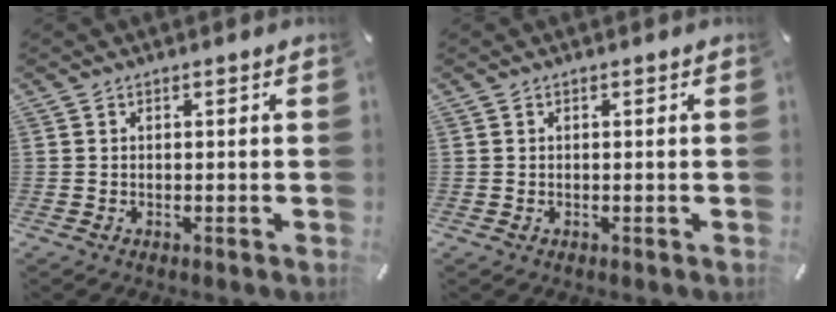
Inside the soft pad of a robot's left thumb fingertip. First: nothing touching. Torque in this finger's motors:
{"motor_torque": [0.08, 0.09, 0.11, 0.04, 0.00]}